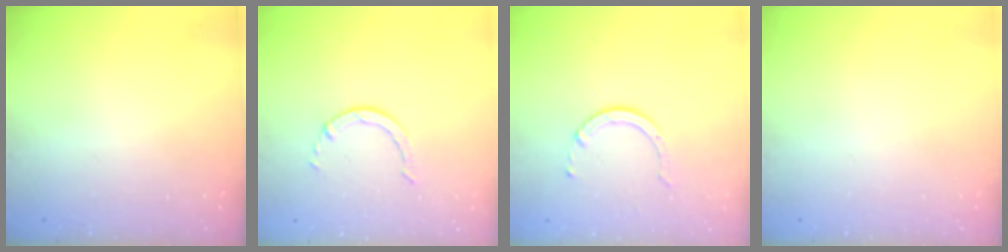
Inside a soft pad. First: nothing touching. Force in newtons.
{"total": 0.8, "press": 0.7, "slide": 0.1}
{"total": 3.2, "press": 3.2, "slide": 0.4}
{"total": 0.0}